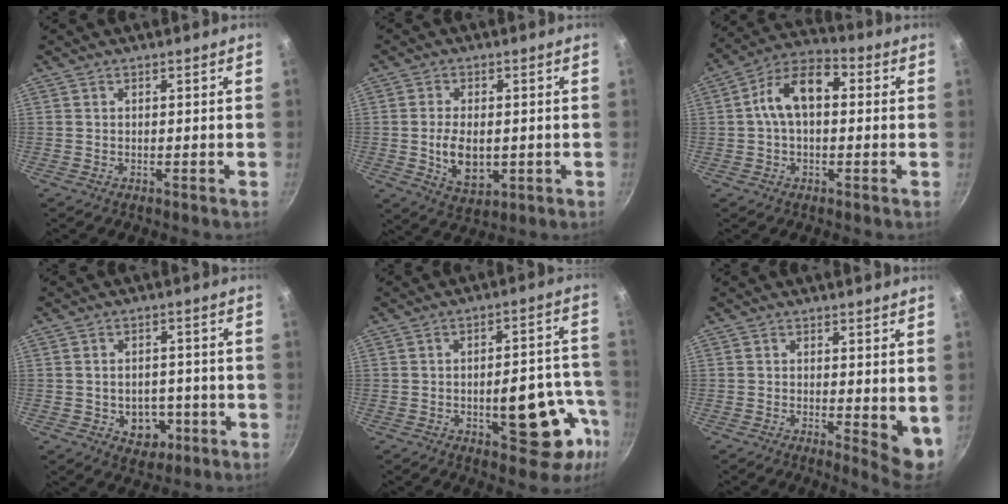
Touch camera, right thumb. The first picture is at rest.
{"total": 8.2, "force": [-0.6, 5.1, 6.5], "torque": [-0.106, -0.009, 0.000]}
{"total": 11.5, "force": [1.3, 6.9, 9.1], "torque": [-0.139, 0.036, 0.005]}
{"total": 6.5, "force": [-1.9, 5.1, 3.6], "torque": [-0.028, 0.015, -0.015]}
{"total": 16.4, "force": [-5.4, 7.9, 13.3], "torque": [-0.107, 0.038, -0.064]}
{"total": 4.5, "force": [0.4, 2.0, 4.0], "torque": [-0.049, -0.010, 0.006]}